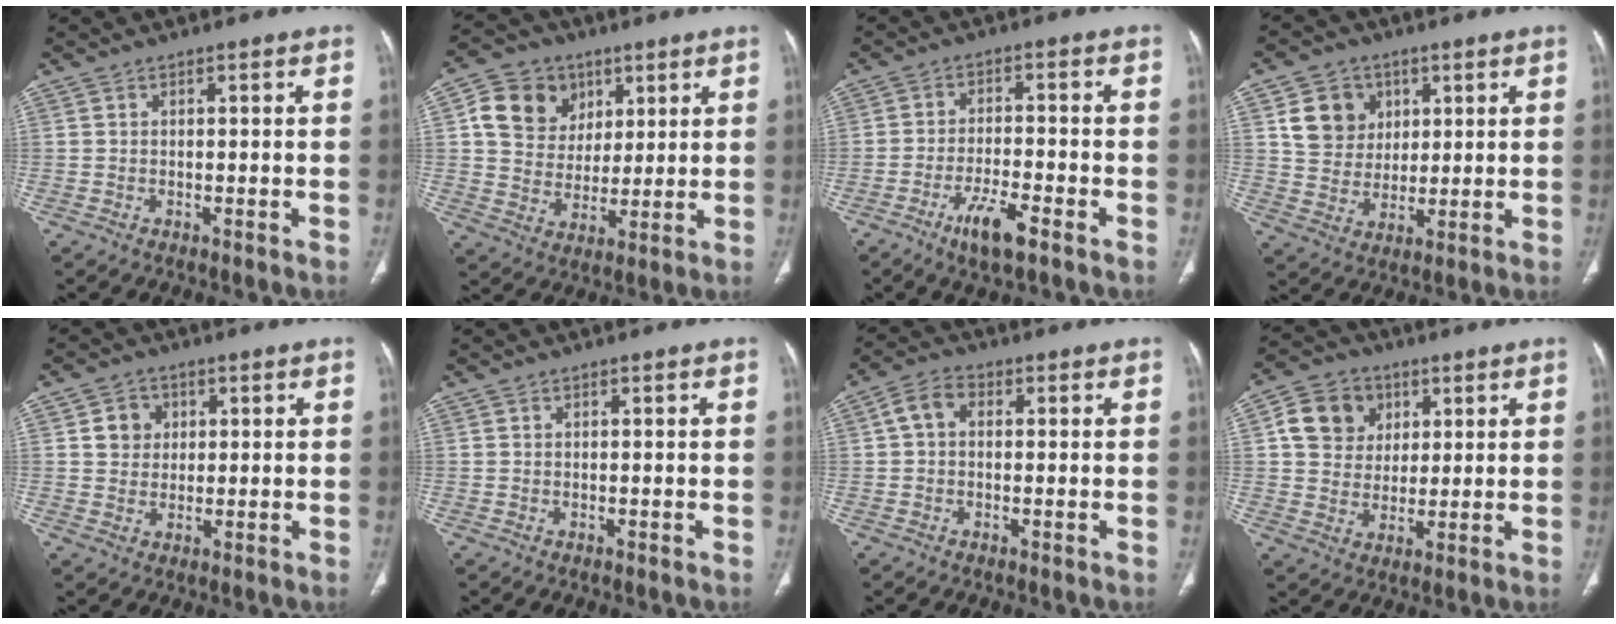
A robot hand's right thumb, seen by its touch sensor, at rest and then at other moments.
{"total": 12.4, "force": [4.7, 10.4, 4.7], "torque": [-0.051, -0.007, 0.085]}
{"total": 7.2, "force": [-4.3, 1.7, 5.6], "torque": [-0.107, 0.013, -0.074]}
{"total": 9.7, "force": [3.6, 8.4, 3.4], "torque": [-0.026, -0.009, 0.069]}
{"total": 4.7, "force": [1.3, 4.2, 1.6], "torque": [-0.002, 0.000, 0.019]}
{"total": 0.0}
{"total": 4.4, "force": [0.4, 3.2, 3.0], "torque": [-0.050, 0.016, -0.001]}
{"total": 10.3, "force": [3.3, 8.8, 4.1], "torque": [-0.049, -0.005, 0.055]}